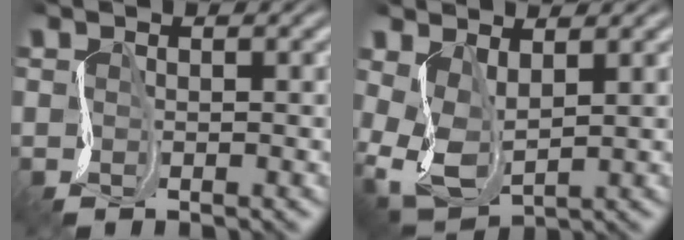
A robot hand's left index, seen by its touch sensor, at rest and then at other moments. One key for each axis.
{"total": 3.3, "fx": 0.1, "fy": 2.0, "fz": 2.6, "tx": -0.081, "ty": -0.007, "tz": 0.013}